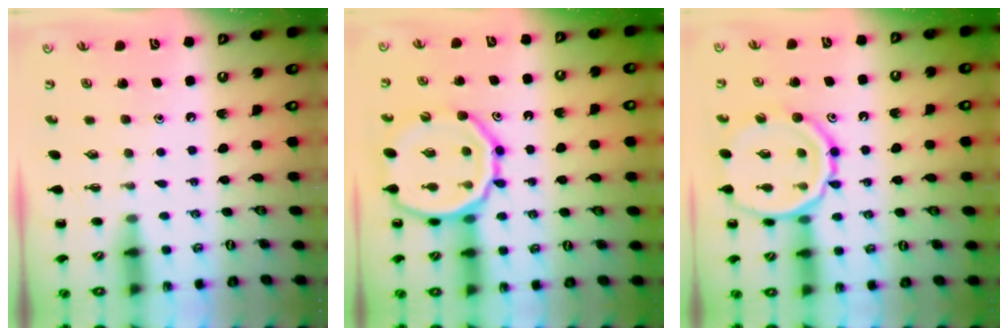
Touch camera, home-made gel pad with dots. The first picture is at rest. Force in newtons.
{"total": 18.2, "press": 18.0, "slide": 2.8}
{"total": 16.0, "press": 16.0, "slide": 1.3}